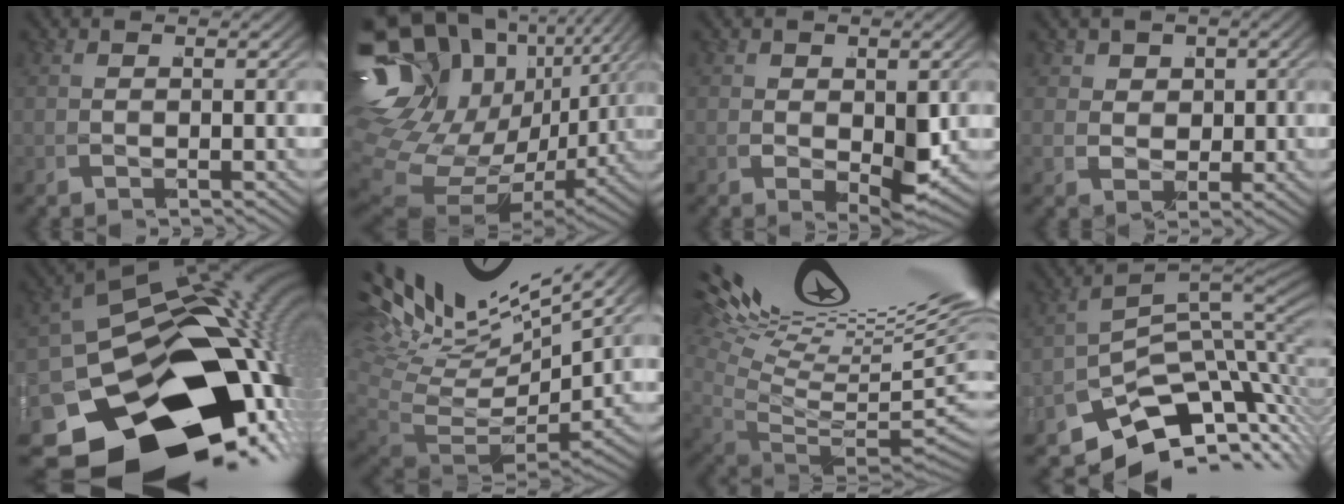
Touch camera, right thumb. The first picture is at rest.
{"total": 17.9, "force": [0.8, 13.2, 12.1], "torque": [-0.239, -0.031, 0.013]}
{"total": 2.5, "force": [-0.5, 1.3, 2.1], "torque": [-0.040, -0.013, -0.001]}
{"total": 1.1, "force": [0.5, 0.9, -0.1], "torque": [-0.007, -0.006, 0.015]}
{"total": 28.4, "force": [-7.4, 16.9, 21.5], "torque": [-0.335, -0.065, -0.093]}
{"total": 10.3, "force": [0.6, 6.8, 7.7], "torque": [-0.171, -0.036, 0.023]}
{"total": 13.9, "force": [2.6, 8.4, 10.8], "torque": [-0.172, -0.016, 0.052]}
{"total": 14.3, "force": [-6.5, 9.1, 8.8], "torque": [-0.140, -0.044, -0.102]}